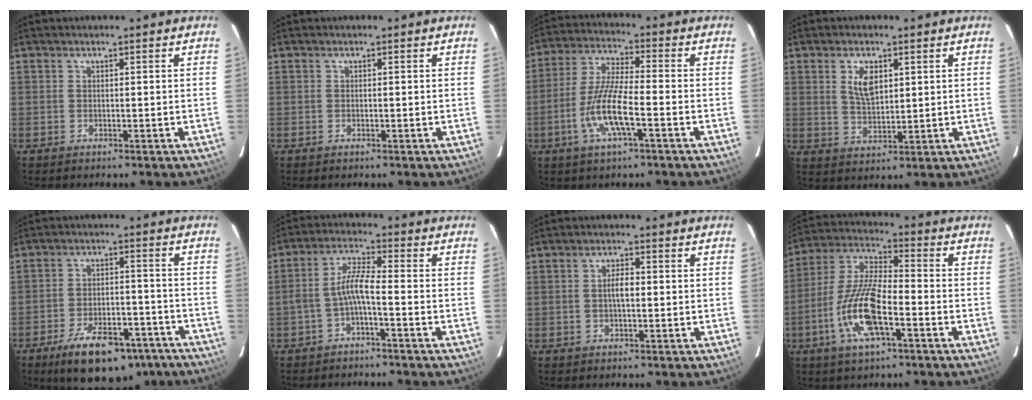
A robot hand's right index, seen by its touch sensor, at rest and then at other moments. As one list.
[{"total": 0.0}, {"total": 10.7, "force": [-4.0, 1.8, 9.7], "torque": [-0.203, -0.004, -0.079]}, {"total": 5.6, "force": [2.0, 2.9, 4.4], "torque": [-0.077, 0.003, 0.043]}, {"total": 17.7, "force": [-12.7, 7.3, 10.0], "torque": [-0.172, -0.005, -0.175]}, {"total": 5.1, "force": [-2.3, 0.6, 4.5], "torque": [-0.104, 0.015, -0.042]}, {"total": 3.1, "force": [-0.1, 1.3, 2.8], "torque": [-0.051, 0.006, -0.001]}, {"total": 14.3, "force": [-5.6, 4.4, 12.4], "torque": [-0.263, -0.006, -0.111]}]